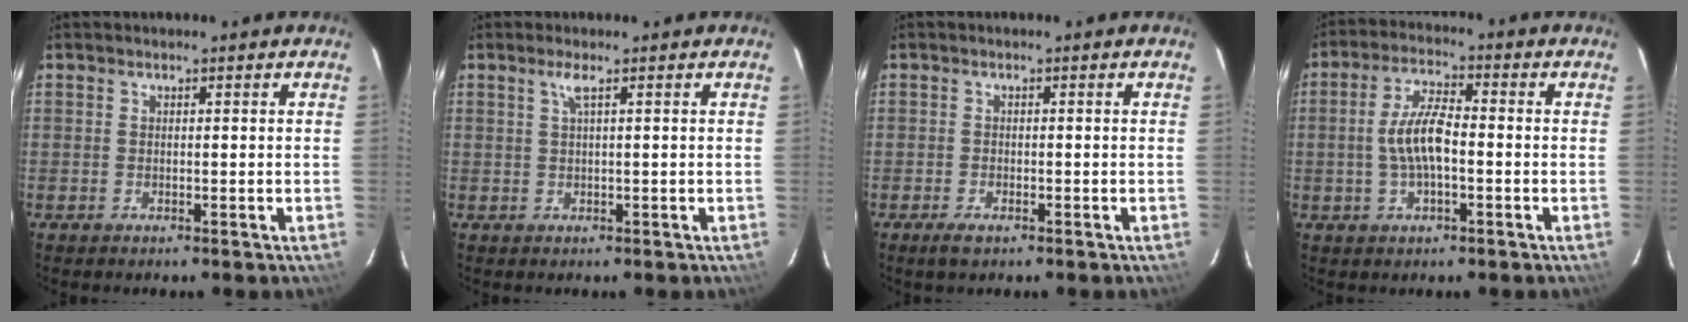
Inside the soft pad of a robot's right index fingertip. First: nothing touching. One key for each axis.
{"total": 1.5, "fx": 0.6, "fy": -0.4, "fz": 1.3, "tx": -0.022, "ty": 0.004, "tz": 0.012}
{"total": 2.3, "fx": -1.5, "fy": 1.0, "fz": 1.5, "tx": -0.035, "ty": -0.006, "tz": -0.027}
{"total": 7.6, "fx": -1.2, "fy": 2.8, "fz": 6.9, "tx": -0.138, "ty": 0.010, "tz": -0.023}